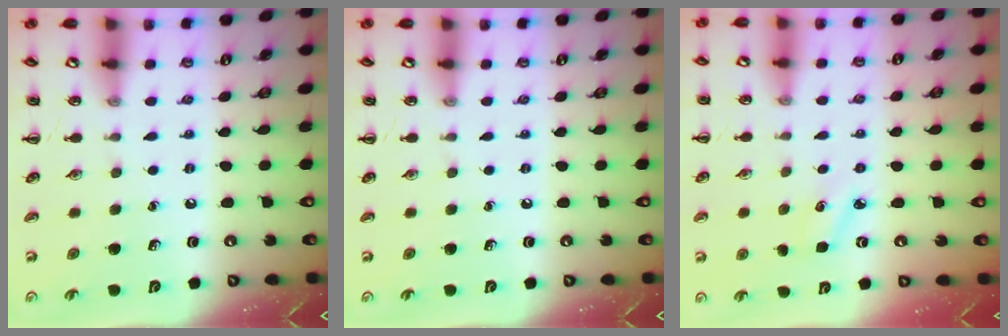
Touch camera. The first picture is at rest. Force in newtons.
{"total": 0.0}
{"total": 4.6, "press": 4.3, "slide": 1.4}